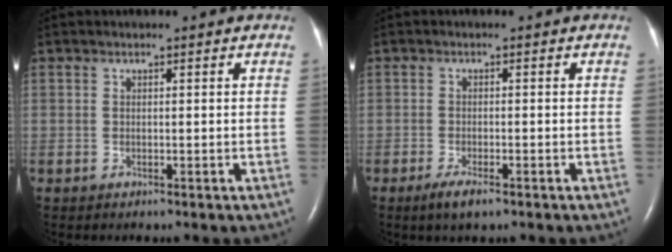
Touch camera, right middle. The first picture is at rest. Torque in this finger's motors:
{"motor_torque": [0.45, -0.31, 0.04, 0.01]}